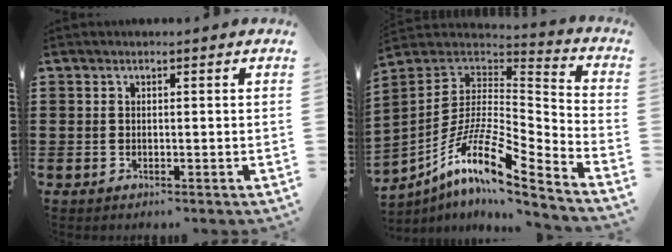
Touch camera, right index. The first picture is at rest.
{"total": 11.6, "force": [-7.0, 2.3, 9.0], "torque": [-0.185, -0.010, -0.143]}